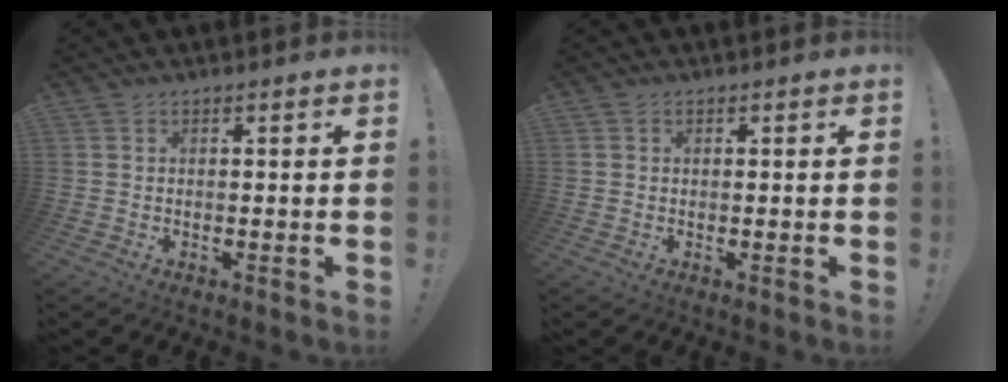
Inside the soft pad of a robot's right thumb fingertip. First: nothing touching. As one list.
[{"total": 0.5, "force": [0.0, 0.5, 0.1], "torque": [-0.001, 0.002, -0.001]}]